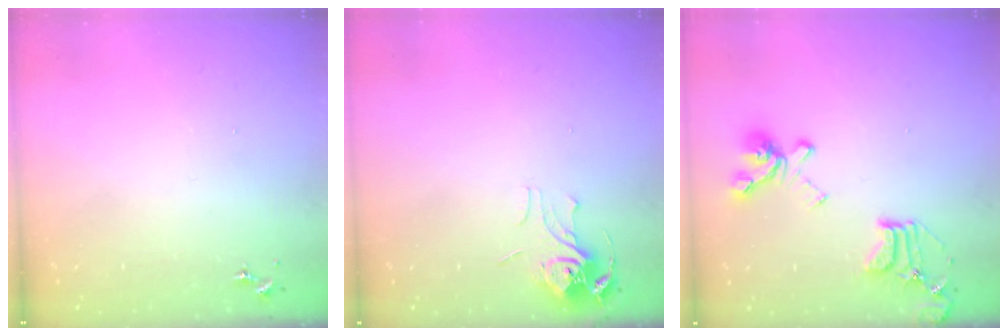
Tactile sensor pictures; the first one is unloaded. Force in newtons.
{"total": 7.8, "press": 7.7, "slide": 0.7}
{"total": 18.0, "press": 17.9, "slide": 1.9}